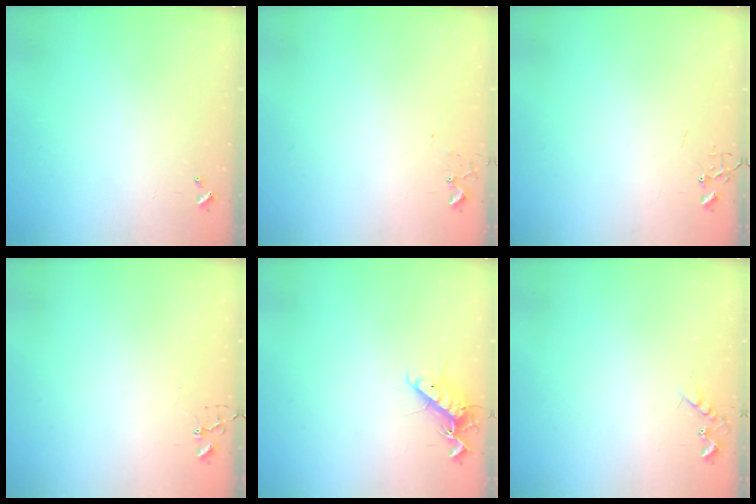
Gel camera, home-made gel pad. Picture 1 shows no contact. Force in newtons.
{"total": 5.4, "press": 5.4, "slide": 0.7}
{"total": 0.0}
{"total": 3.9, "press": 3.8, "slide": 0.2}
{"total": 11.0, "press": 10.9, "slide": 1.9}
{"total": 6.1, "press": 6.0, "slide": 0.9}